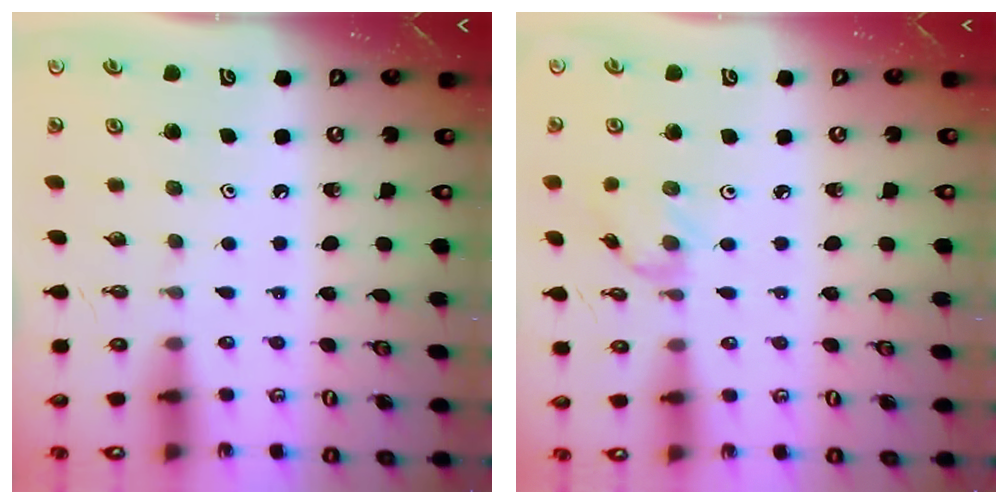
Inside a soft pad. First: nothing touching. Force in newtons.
{"total": 1.0, "press": 1.0, "slide": 0.3}